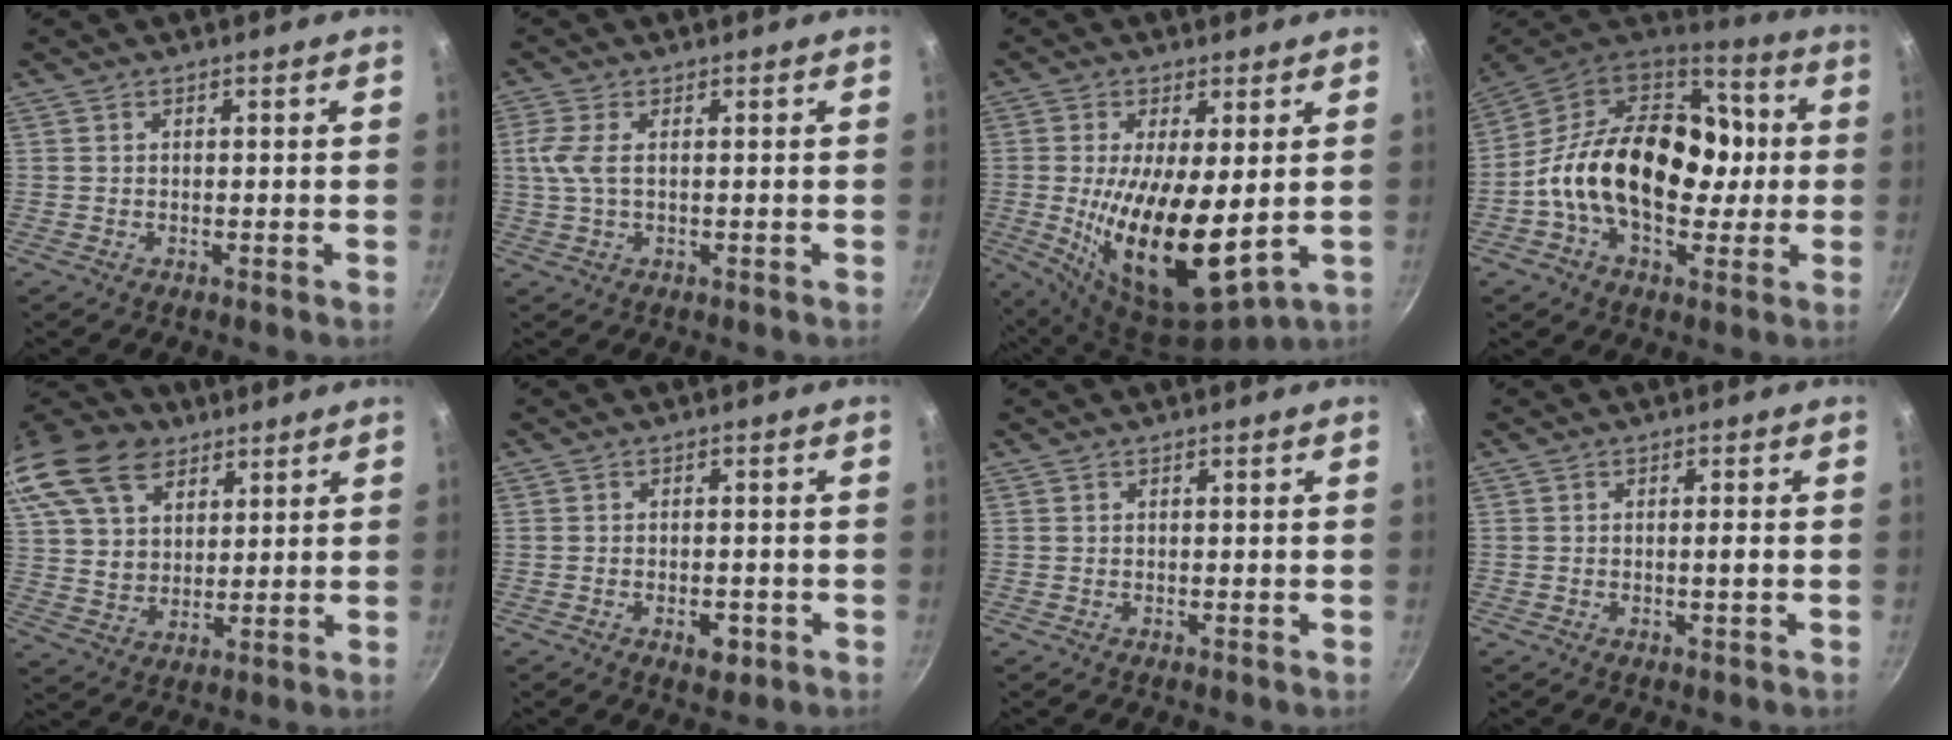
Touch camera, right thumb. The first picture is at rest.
{"total": 4.4, "force": [0.5, 1.9, 4.0], "torque": [-0.098, 0.005, 0.009]}
{"total": 16.9, "force": [-0.3, 6.4, 15.6], "torque": [-0.281, -0.030, 0.007]}
{"total": 24.5, "force": [-0.7, 16.5, 18.1], "torque": [-0.259, 0.042, -0.026]}
{"total": 23.2, "force": [14.2, 14.8, 10.8], "torque": [-0.235, 0.000, 0.267]}
{"total": 3.8, "force": [-1.6, 2.1, 2.8], "torque": [-0.031, 0.011, -0.017]}
{"total": 0.0}
{"total": 1.6, "force": [-0.3, 0.1, 1.5], "torque": [-0.032, 0.003, -0.005]}